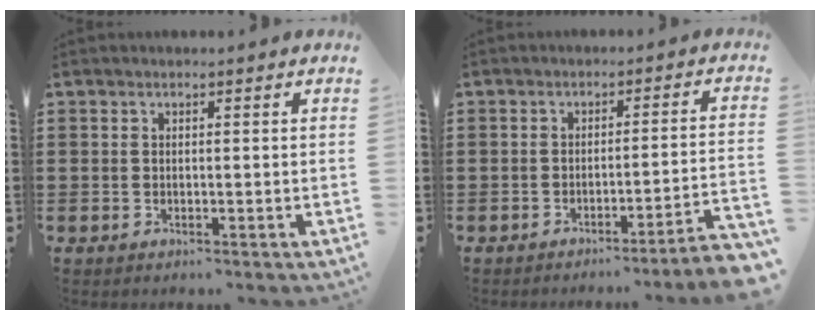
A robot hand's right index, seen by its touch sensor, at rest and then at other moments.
{"total": 3.6, "force": [-2.9, -0.8, 2.0], "torque": [-0.038, -0.020, -0.060]}